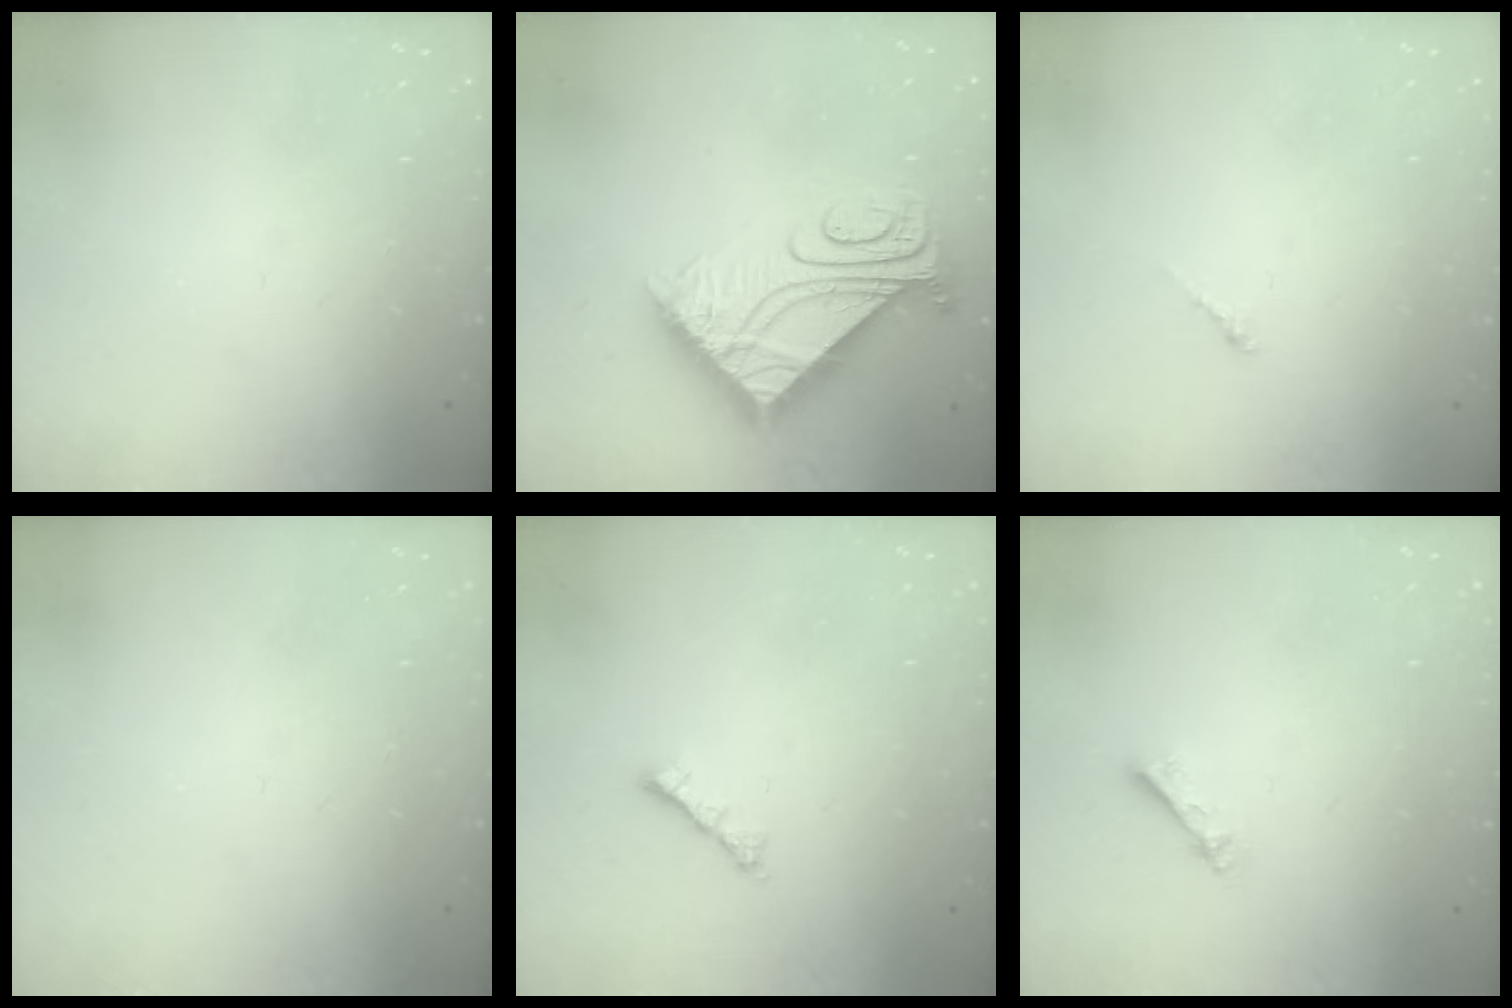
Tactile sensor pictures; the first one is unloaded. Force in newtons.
{"total": 12.1, "press": 12.1, "slide": 0.8}
{"total": 0.8, "press": 0.6, "slide": 0.4}
{"total": 0.0}
{"total": 1.8, "press": 1.7, "slide": 0.6}
{"total": 2.4, "press": 2.4, "slide": 0.4}